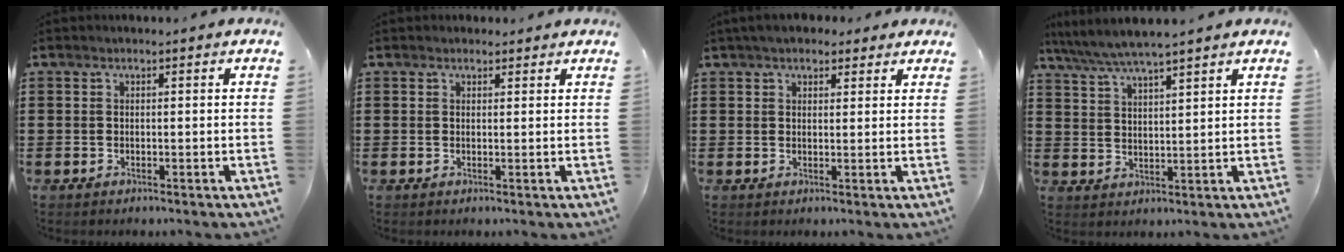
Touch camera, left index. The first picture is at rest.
{"total": 1.1, "force": [1.0, 0.6, 0.1], "torque": [-0.005, 0.005, 0.019]}
{"total": 3.6, "force": [2.9, 1.7, 1.3], "torque": [-0.035, 0.003, 0.054]}
{"total": 5.0, "force": [4.5, 0.2, 2.1], "torque": [-0.055, -0.016, 0.079]}